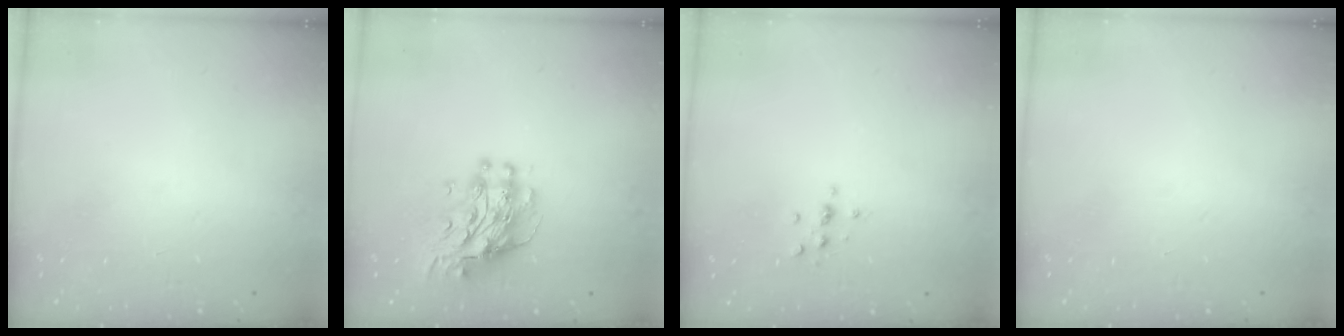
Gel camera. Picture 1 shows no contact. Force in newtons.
{"total": 10.7, "press": 10.7, "slide": 0.9}
{"total": 2.3, "press": 2.3, "slide": 0.2}
{"total": 0.0}